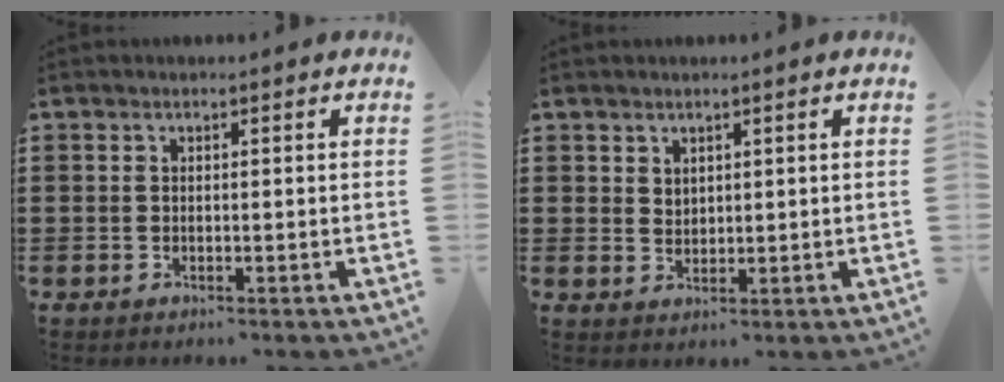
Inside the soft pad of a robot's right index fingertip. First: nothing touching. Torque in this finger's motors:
{"motor_torque": [-0.56, 0.57, -0.05, -0.01]}